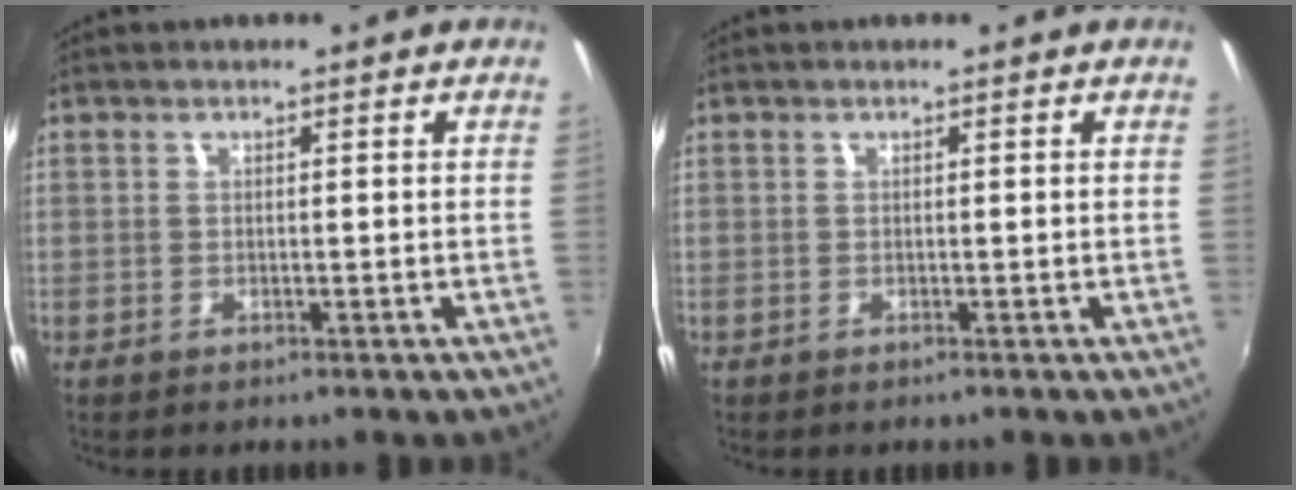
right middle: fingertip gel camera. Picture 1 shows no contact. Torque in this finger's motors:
{"motor_torque": [0.04, 0.19, -0.02, 0.00]}